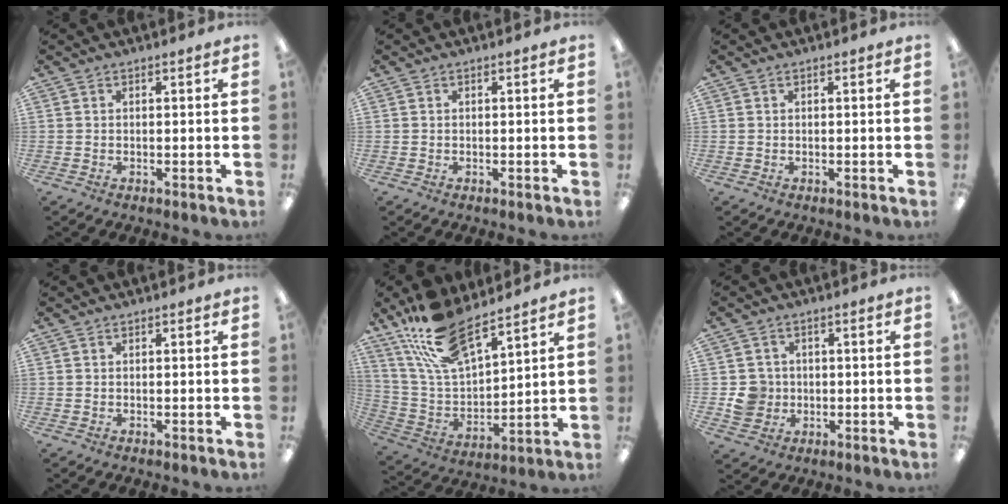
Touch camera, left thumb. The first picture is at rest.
{"total": 0.0}
{"total": 0.0}
{"total": 0.0}
{"total": 17.7, "force": [13.3, 7.0, 9.3], "torque": [-0.203, -0.062, 0.245]}
{"total": 5.5, "force": [-0.5, 5.3, 1.3], "torque": [-0.028, 0.012, -0.007]}